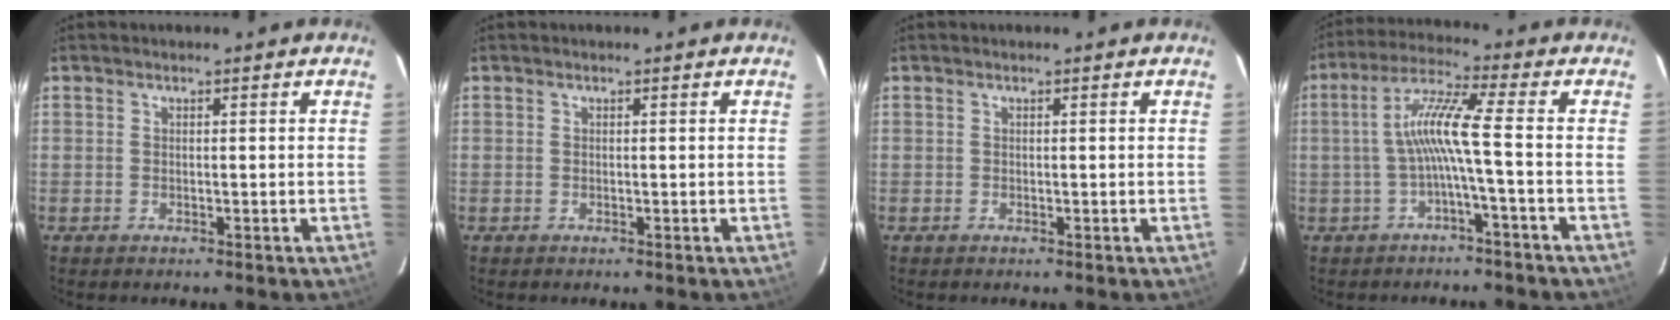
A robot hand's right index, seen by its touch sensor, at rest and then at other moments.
{"total": 0.0}
{"total": 0.0}
{"total": 7.6, "force": [-1.7, -1.0, 7.3], "torque": [-0.160, 0.011, -0.029]}